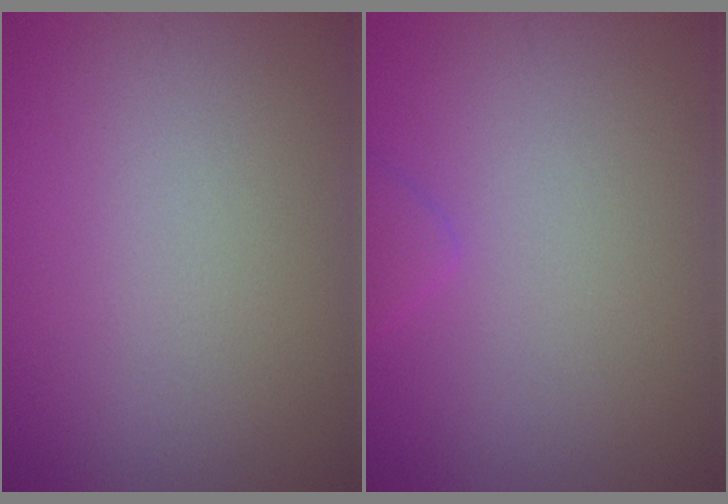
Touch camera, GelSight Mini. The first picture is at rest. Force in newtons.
{"total": 1.0, "press": 1.0, "slide": 0.1}